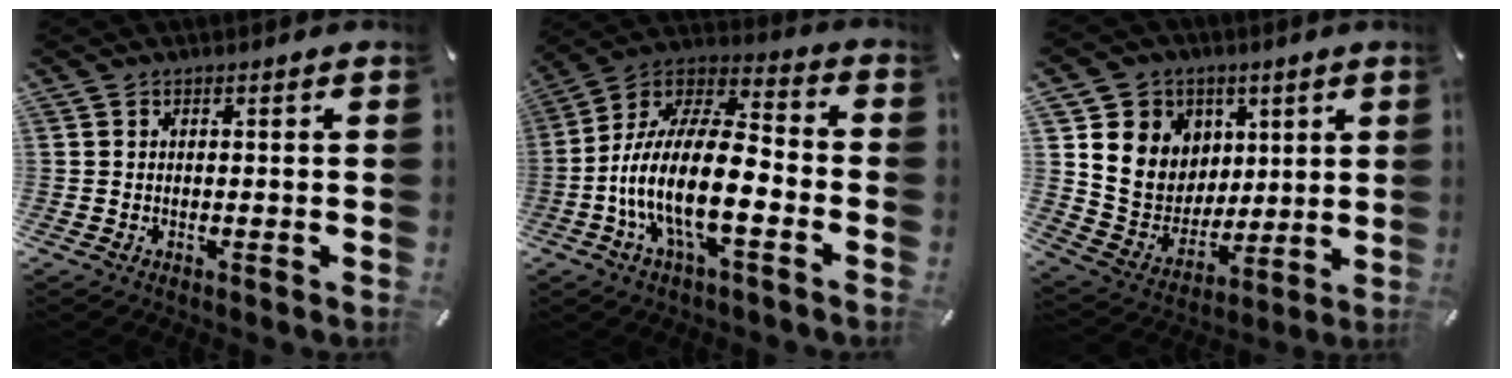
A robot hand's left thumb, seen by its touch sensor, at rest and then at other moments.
{"total": 18.2, "force": [-6.2, 7.5, 15.3], "torque": [-0.313, 0.010, -0.107]}
{"total": 12.4, "force": [3.2, 11.8, 1.7], "torque": [-0.035, -0.020, 0.077]}